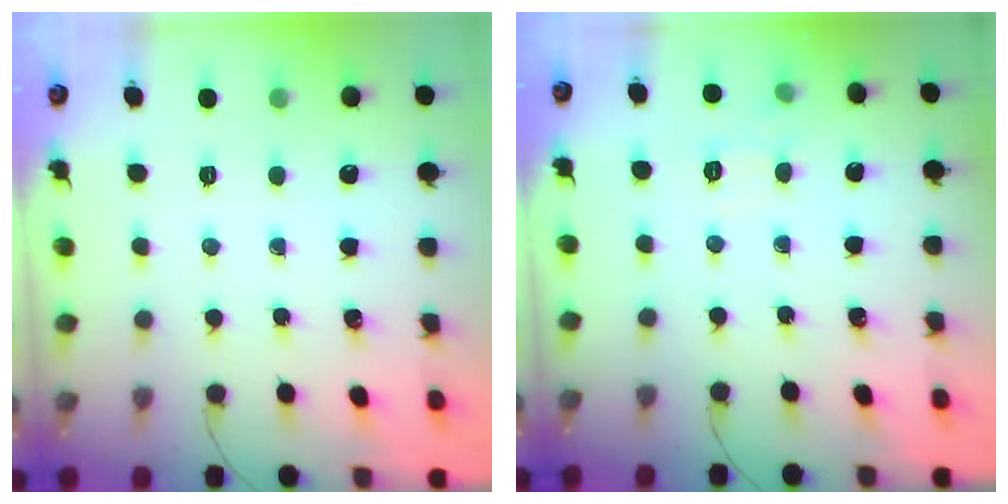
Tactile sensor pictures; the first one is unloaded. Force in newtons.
{"total": 5.2, "press": 4.9, "slide": 1.6}